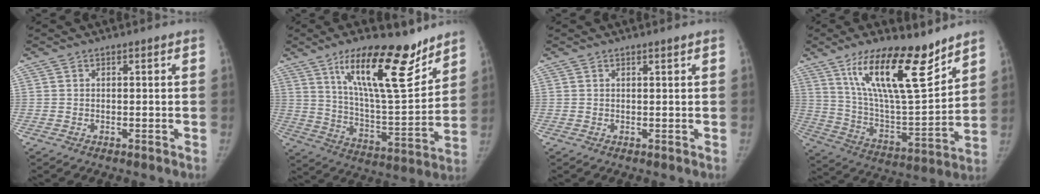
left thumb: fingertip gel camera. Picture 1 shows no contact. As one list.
[{"total": 20.2, "force": [13.0, 6.1, 14.2], "torque": [-0.195, -0.080, 0.223]}, {"total": 0.7, "force": [0.5, -0.1, 0.5], "torque": [-0.012, -0.004, 0.011]}, {"total": 20.8, "force": [13.3, 6.0, 14.9], "torque": [-0.225, -0.073, 0.240]}]